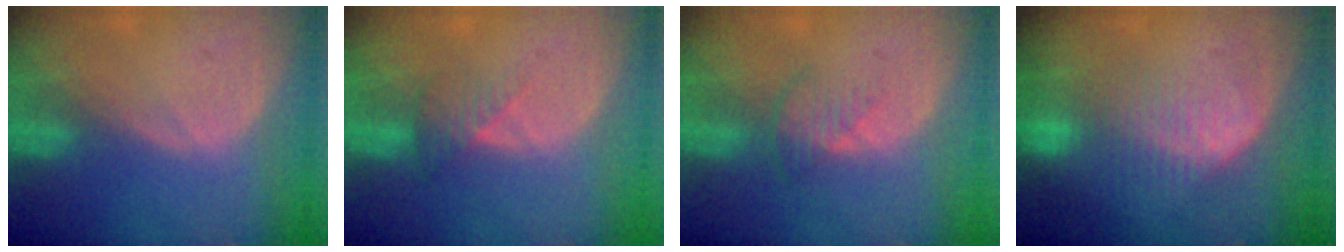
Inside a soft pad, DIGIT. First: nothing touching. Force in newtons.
{"total": 3.3, "press": 3.0, "slide": 1.2}
{"total": 3.5, "press": 3.1, "slide": 1.6}
{"total": 6.8, "press": 6.7, "slide": 1.4}